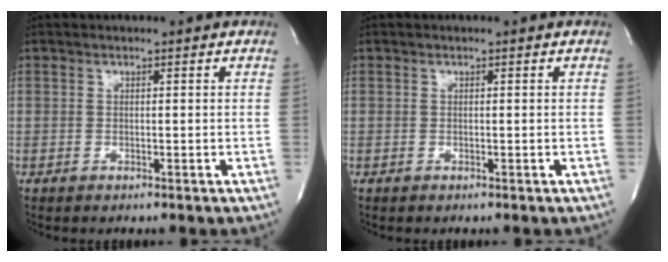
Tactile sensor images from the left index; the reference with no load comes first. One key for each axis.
{"total": 0.0}